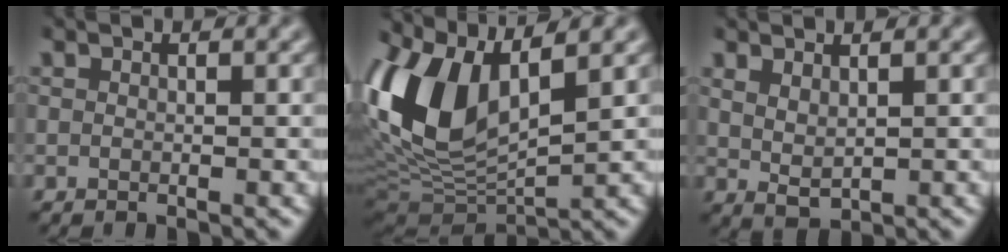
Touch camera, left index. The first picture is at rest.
{"total": 11.3, "force": [2.8, 5.5, 9.4], "torque": [-0.223, 0.006, 0.055]}
{"total": 1.1, "force": [0.7, 0.3, 0.8], "torque": [-0.020, -0.004, 0.024]}